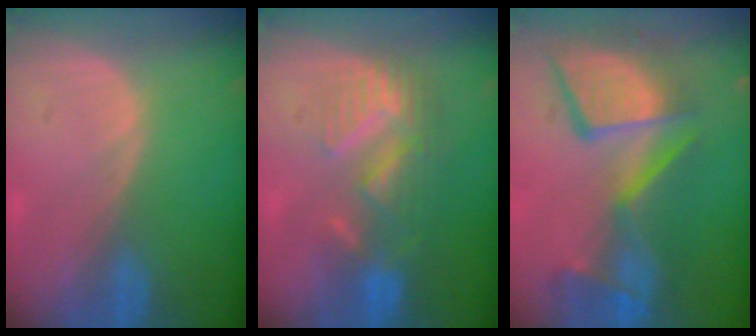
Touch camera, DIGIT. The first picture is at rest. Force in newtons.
{"total": 8.9, "press": 8.0, "slide": 3.7}
{"total": 12.6, "press": 11.2, "slide": 5.8}